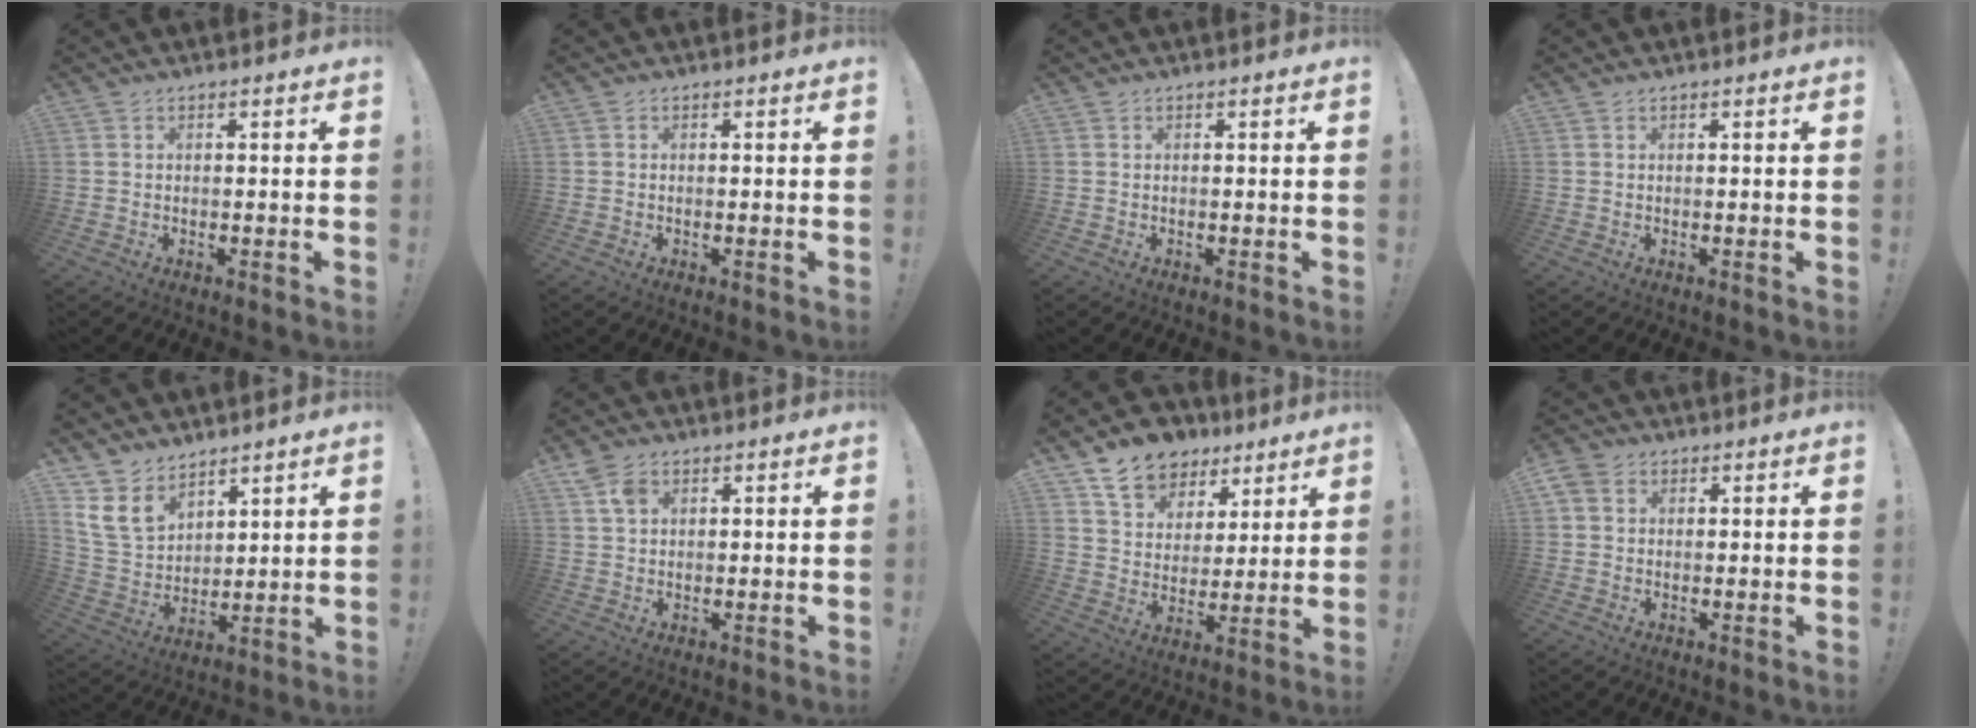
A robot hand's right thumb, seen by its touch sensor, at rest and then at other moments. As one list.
[{"total": 0.0}, {"total": 0.0}, {"total": 0.0}, {"total": 12.0, "force": [7.8, 7.6, 5.0], "torque": [-0.105, -0.044, 0.160]}, {"total": 4.6, "force": [2.2, 3.2, 2.5], "torque": [-0.045, 0.002, 0.044]}, {"total": 11.8, "force": [8.2, 7.8, 3.3], "torque": [-0.050, -0.057, 0.156]}, {"total": 4.2, "force": [1.5, 3.3, 2.1], "torque": [-0.044, 0.004, 0.033]}]